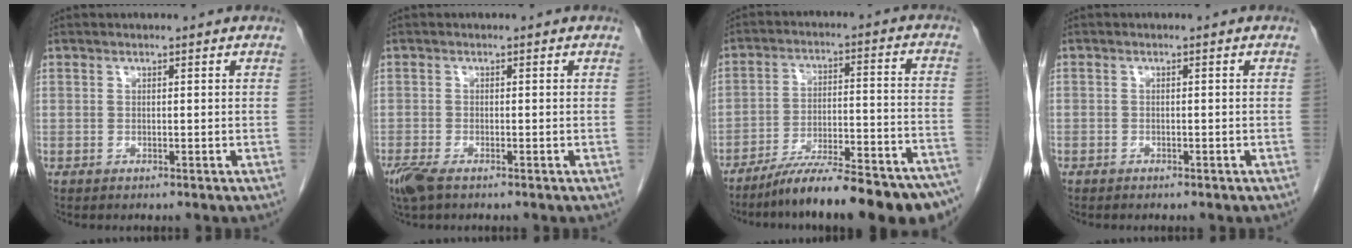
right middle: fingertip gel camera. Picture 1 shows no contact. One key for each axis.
{"total": 3.5, "fx": -2.4, "fy": 1.0, "fz": 2.4, "tx": -0.057, "ty": -0.011, "tz": -0.044}
{"total": 21.4, "fx": -18.4, "fy": 1.4, "fz": 10.9, "tx": -0.111, "ty": 0.009, "tz": -0.269}
{"total": 0.9, "fx": -0.7, "fy": 0.4, "fz": 0.2, "tx": -0.012, "ty": 0.000, "tz": -0.011}